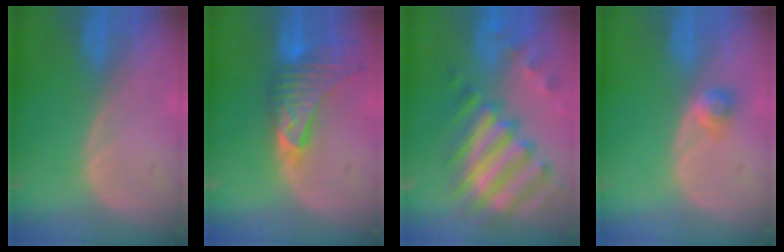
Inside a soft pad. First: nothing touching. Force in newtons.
{"total": 9.2, "press": 8.3, "slide": 4.0}
{"total": 12.3, "press": 10.6, "slide": 6.2}
{"total": 2.6, "press": 2.2, "slide": 1.4}